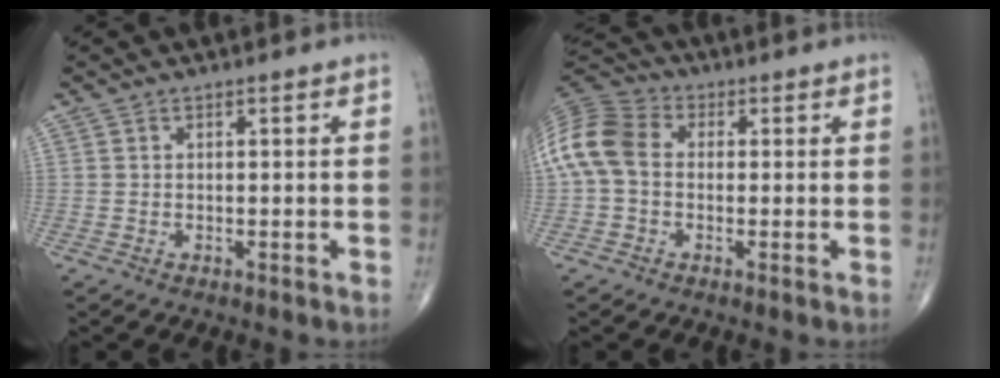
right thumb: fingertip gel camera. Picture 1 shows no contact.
{"total": 11.2, "force": [0.2, 8.2, 7.6], "torque": [-0.162, 0.030, -0.006]}